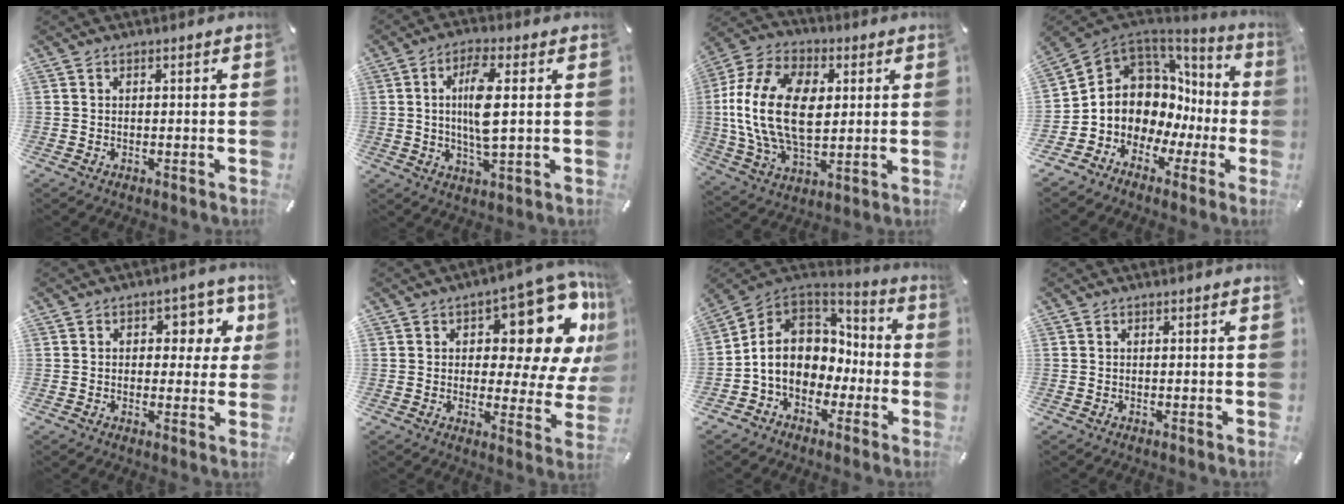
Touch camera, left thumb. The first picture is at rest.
{"total": 9.1, "force": [1.1, 2.2, 8.8], "torque": [-0.187, -0.005, 0.011]}
{"total": 20.1, "force": [1.9, 13.2, 15.0], "torque": [-0.329, 0.007, 0.031]}
{"total": 9.1, "force": [1.7, 8.3, 3.4], "torque": [-0.077, -0.048, 0.037]}
{"total": 7.8, "force": [2.5, 5.3, 5.2], "torque": [-0.047, -0.009, 0.034]}
{"total": 17.6, "force": [9.3, 7.9, 12.6], "torque": [-0.145, -0.082, 0.148]}
{"total": 12.3, "force": [-2.0, 10.7, 5.8], "torque": [-0.122, 0.013, -0.033]}
{"total": 0.0}